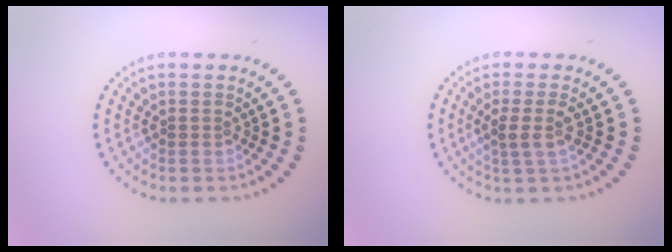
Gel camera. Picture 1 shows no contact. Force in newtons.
{"total": 1.8, "press": 1.4, "slide": 1.1}